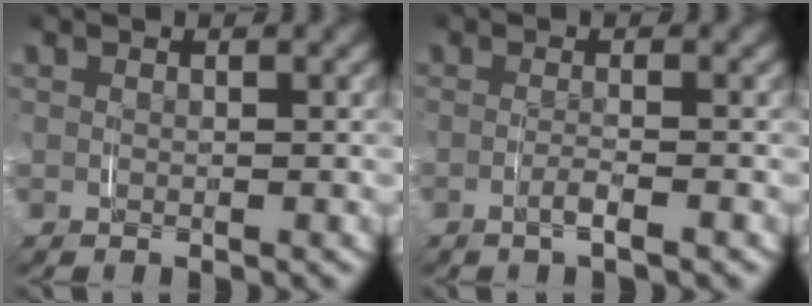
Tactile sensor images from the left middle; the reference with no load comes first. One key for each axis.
{"total": 1.4, "fx": -1.0, "fy": -0.3, "fz": 0.9, "tx": -0.023, "ty": -0.006, "tz": -0.017}